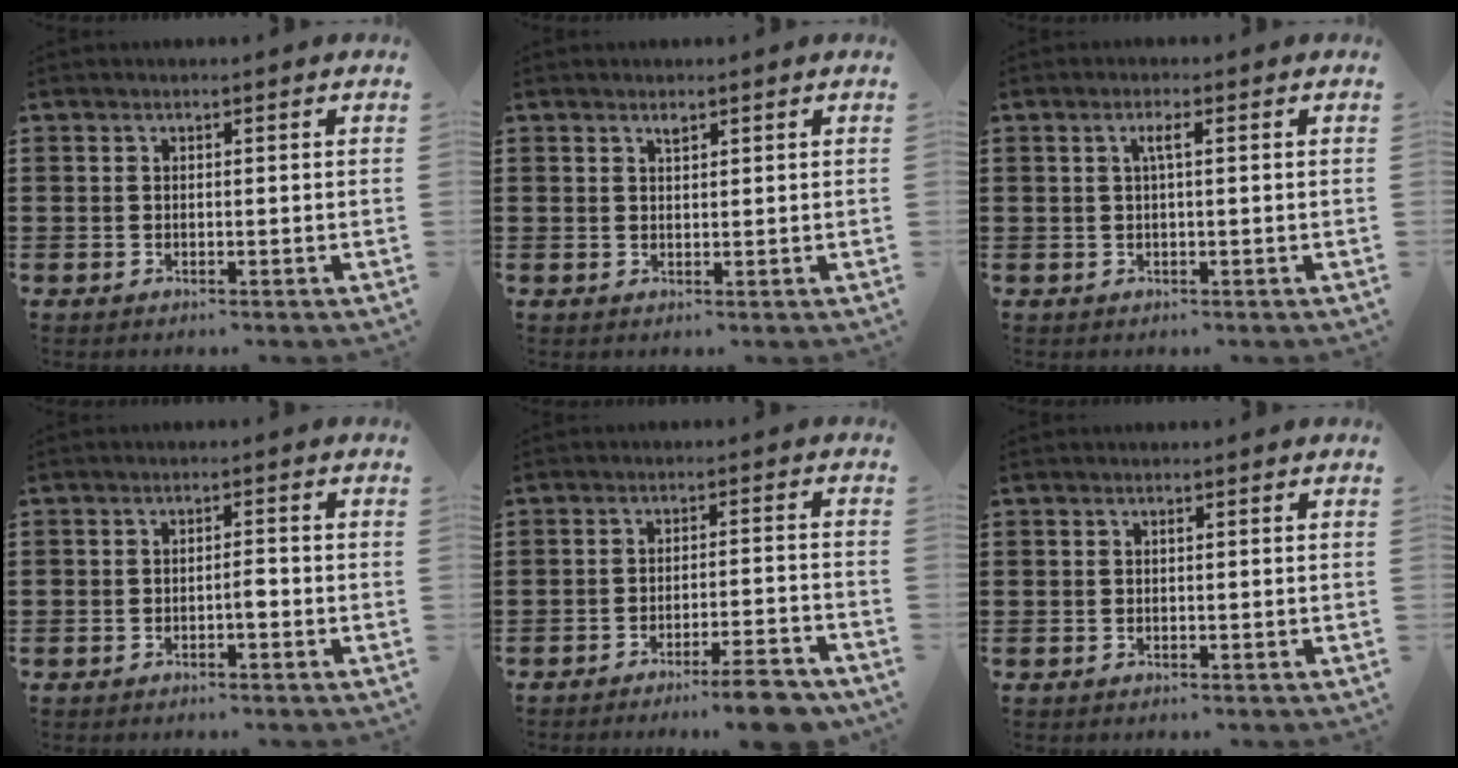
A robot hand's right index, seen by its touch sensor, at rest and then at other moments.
{"total": 0.9, "force": [0.7, 0.3, 0.5], "torque": [-0.011, 0.001, 0.012]}
{"total": 1.9, "force": [0.2, 0.1, 1.9], "torque": [-0.036, 0.001, 0.002]}
{"total": 1.9, "force": [-0.9, 0.6, 1.5], "torque": [-0.028, 0.004, -0.018]}
{"total": 6.2, "force": [-5.2, -0.3, 3.4], "torque": [-0.053, -0.012, -0.093]}
{"total": 0.0}